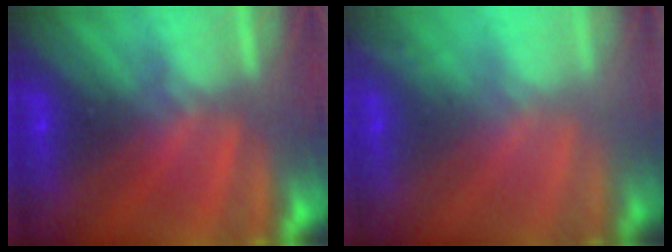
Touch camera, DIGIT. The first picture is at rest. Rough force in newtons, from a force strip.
{"total": 1.4}